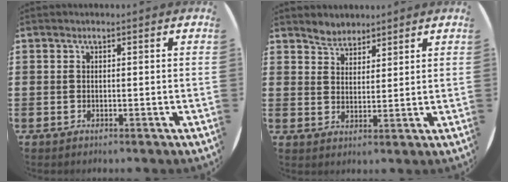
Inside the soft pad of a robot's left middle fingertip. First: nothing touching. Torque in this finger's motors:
{"motor_torque": [0.00, 0.01, 0.02, 0.00]}